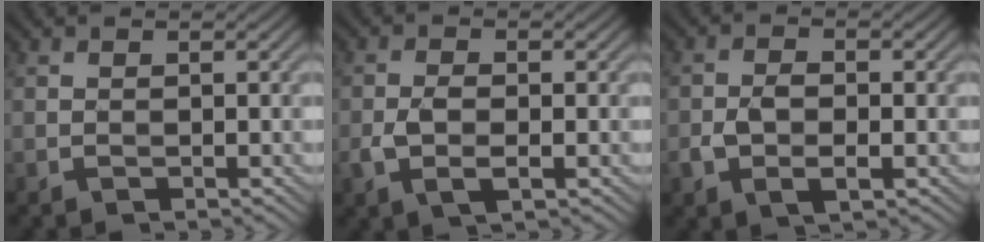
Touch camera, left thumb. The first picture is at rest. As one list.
[{"total": 3.4, "force": [-1.0, 1.6, 2.9], "torque": [-0.062, -0.006, -0.018]}, {"total": 3.7, "force": [-1.2, 2.0, 3.0], "torque": [-0.060, -0.005, -0.020]}]